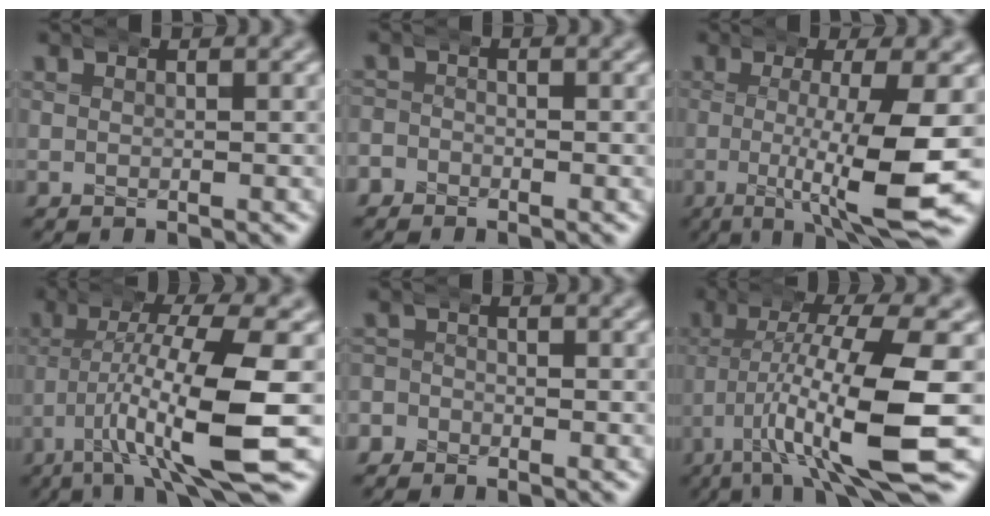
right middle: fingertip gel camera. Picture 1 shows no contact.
{"total": 2.3, "force": [-1.6, 1.5, -0.7], "torque": [0.008, -0.003, -0.036]}
{"total": 7.9, "force": [-2.1, 0.4, 7.6], "torque": [-0.129, -0.015, -0.026]}
{"total": 7.8, "force": [-2.6, 0.7, 7.4], "torque": [-0.125, -0.010, -0.037]}
{"total": 2.8, "force": [-1.7, 2.1, -0.5], "torque": [0.009, -0.001, -0.040]}
{"total": 8.7, "force": [-2.5, 1.2, 8.3], "torque": [-0.140, -0.010, -0.033]}